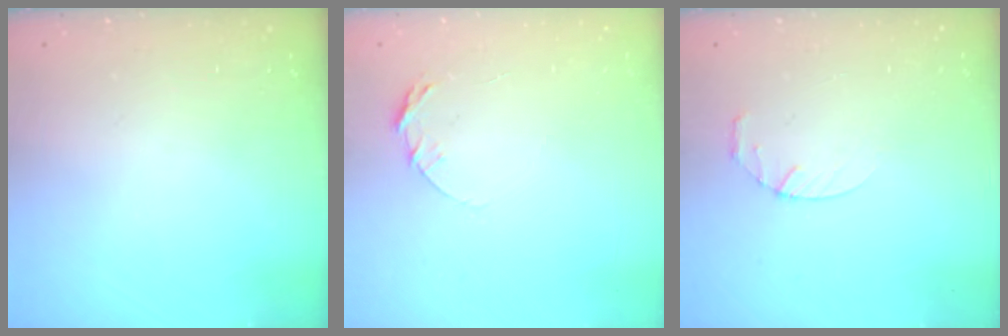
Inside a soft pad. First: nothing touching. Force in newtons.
{"total": 5.7, "press": 5.7, "slide": 0.5}
{"total": 2.8, "press": 2.8, "slide": 0.4}